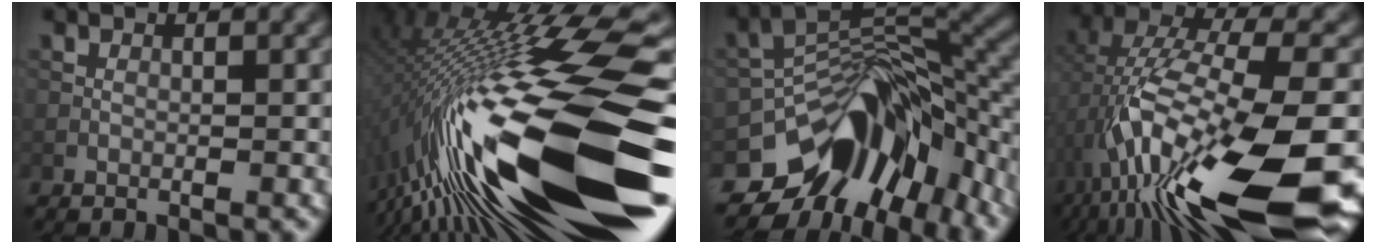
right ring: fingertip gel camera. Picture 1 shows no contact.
{"total": 20.9, "force": [-5.2, 4.3, 19.8], "torque": [-0.340, 0.014, -0.107]}
{"total": 14.3, "force": [-7.5, 8.0, 9.2], "torque": [-0.153, 0.000, -0.116]}
{"total": 17.2, "force": [-6.7, 4.4, 15.2], "torque": [-0.289, 0.017, -0.122]}